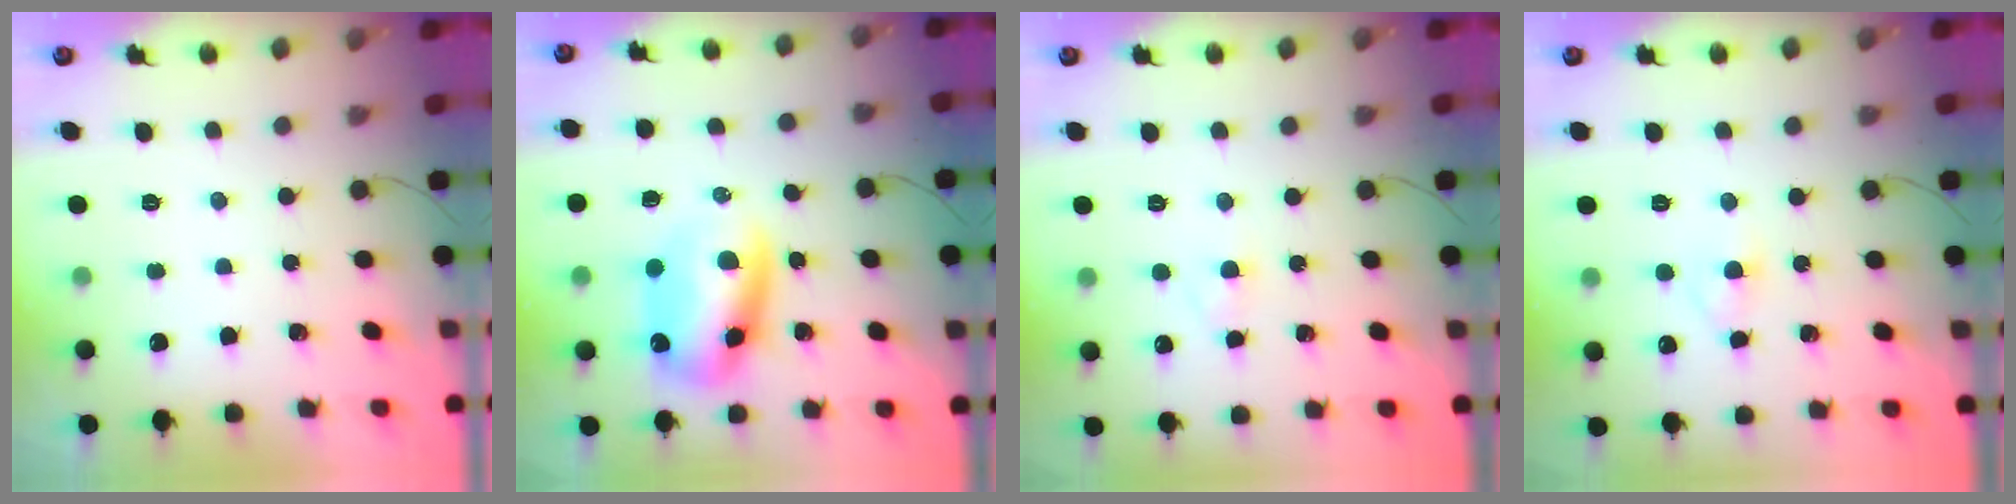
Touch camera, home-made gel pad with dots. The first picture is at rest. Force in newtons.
{"total": 10.6, "press": 10.3, "slide": 2.7}
{"total": 1.8, "press": 1.6, "slide": 0.9}
{"total": 2.8, "press": 2.6, "slide": 1.1}